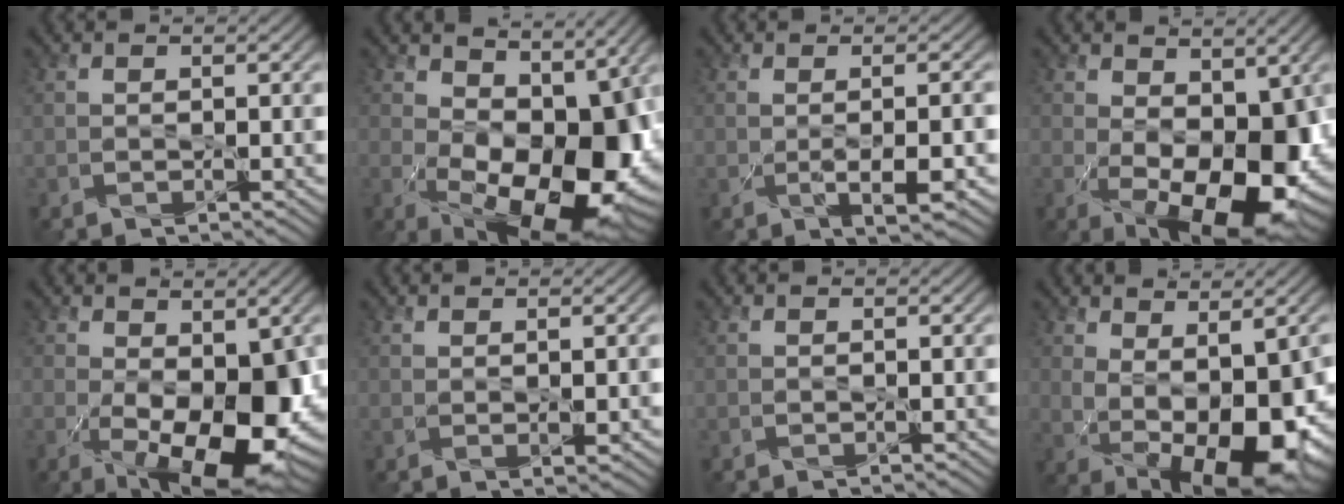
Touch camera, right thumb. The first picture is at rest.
{"total": 14.6, "force": [0.1, 9.0, 11.4], "torque": [-0.169, -0.034, 0.025]}
{"total": 3.9, "force": [-0.6, 0.8, 3.8], "torque": [-0.065, 0.000, -0.005]}
{"total": 13.6, "force": [-1.8, 7.6, 11.1], "torque": [-0.173, -0.027, -0.017]}
{"total": 12.9, "force": [-2.8, 6.5, 10.7], "torque": [-0.170, -0.040, -0.028]}
{"total": 1.4, "force": [0.5, 0.2, 1.3], "torque": [-0.022, 0.002, 0.010]}
{"total": 0.0}
{"total": 11.0, "force": [-0.7, 5.3, 9.6], "torque": [-0.159, -0.018, 0.002]}